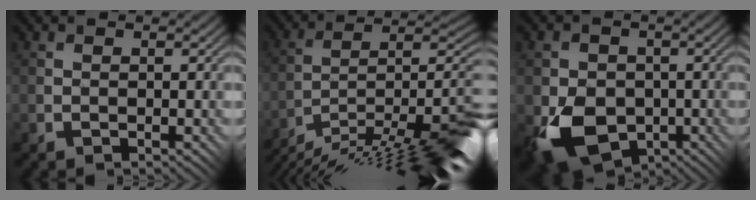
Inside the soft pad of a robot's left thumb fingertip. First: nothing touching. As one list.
[{"total": 14.5, "force": [-10.6, 2.2, 9.7], "torque": [-0.146, 0.010, -0.173]}, {"total": 10.0, "force": [-3.8, 7.3, 5.7], "torque": [-0.115, -0.033, -0.076]}]